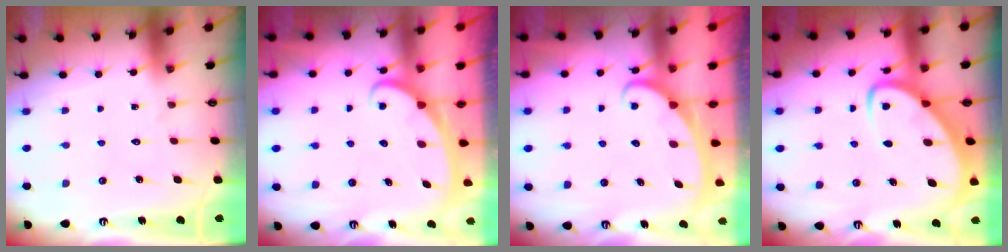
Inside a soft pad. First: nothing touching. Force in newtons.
{"total": 2.5, "press": 2.5, "slide": 0.3}
{"total": 2.4, "press": 2.4, "slide": 0.3}
{"total": 5.8, "press": 5.7, "slide": 0.7}